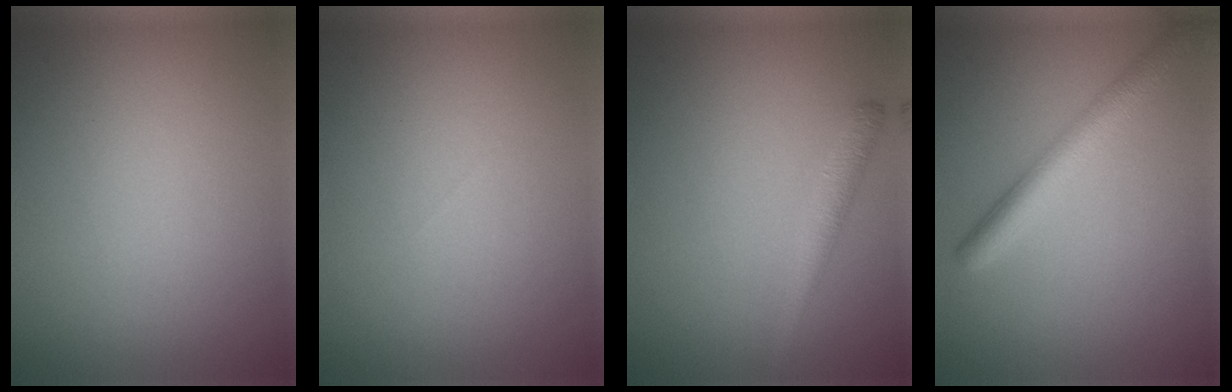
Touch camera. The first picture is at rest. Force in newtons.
{"total": 0.0}
{"total": 2.2, "press": 2.2, "slide": 0.1}
{"total": 3.8, "press": 3.8, "slide": 0.1}